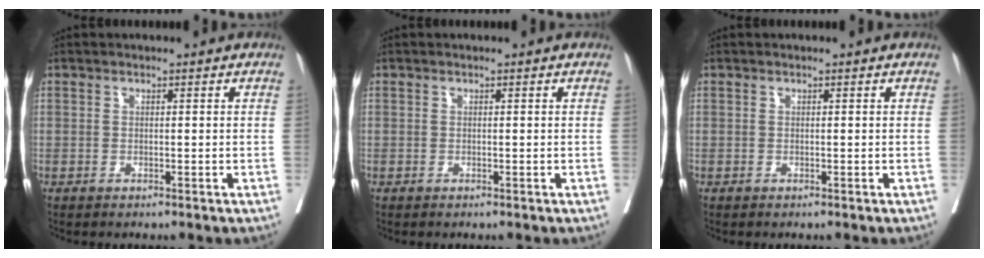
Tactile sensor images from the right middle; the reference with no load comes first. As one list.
[{"total": 0.0}, {"total": 0.0}]